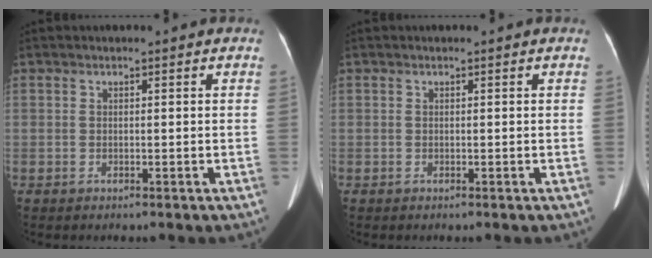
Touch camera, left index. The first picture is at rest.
{"total": 0.0}